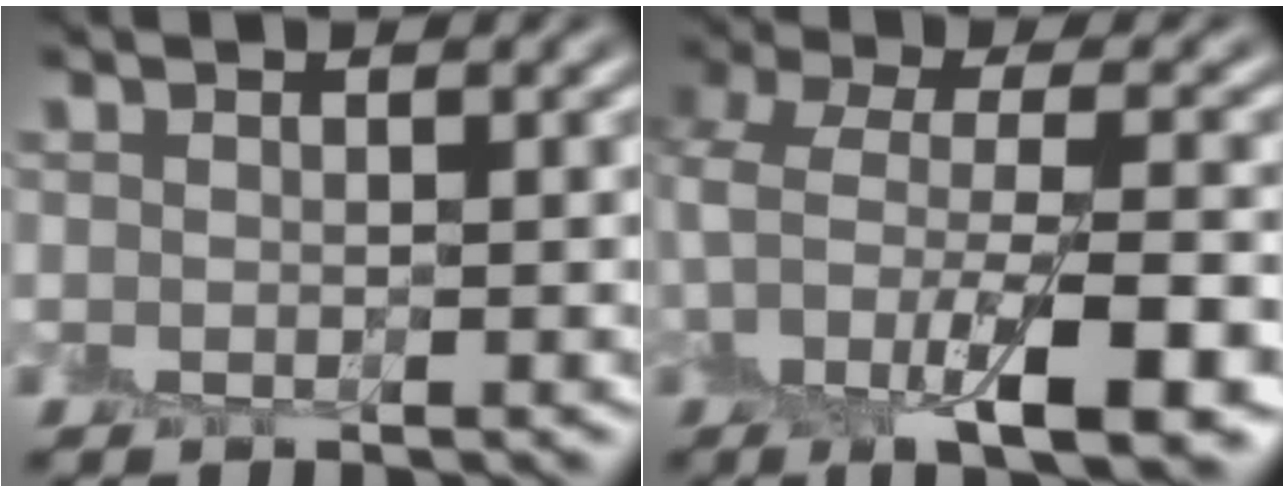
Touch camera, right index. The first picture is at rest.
{"total": 8.9, "force": [-2.4, 3.5, 7.8], "torque": [-0.140, 0.000, -0.045]}